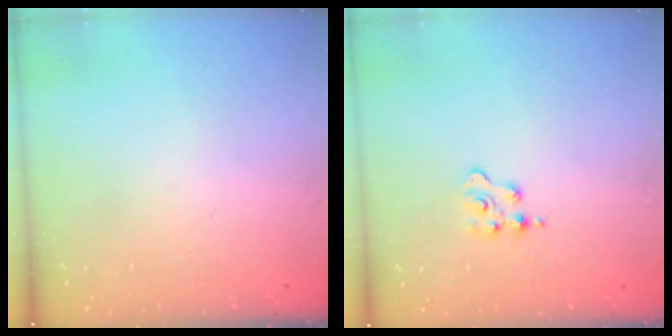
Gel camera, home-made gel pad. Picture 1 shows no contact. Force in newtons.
{"total": 2.5, "press": 2.5, "slide": 0.4}